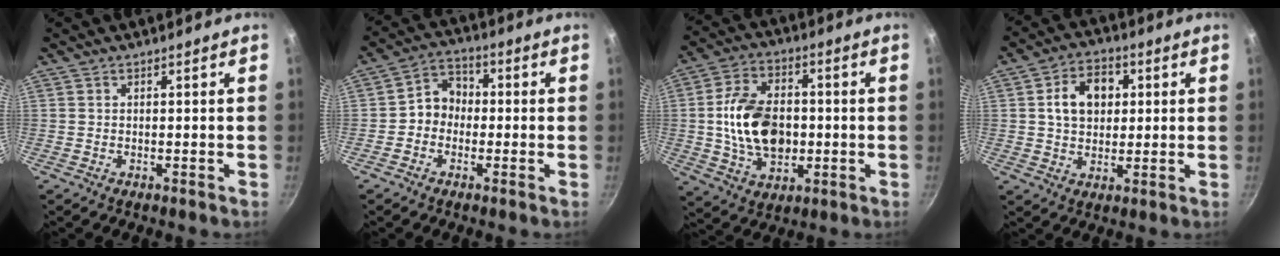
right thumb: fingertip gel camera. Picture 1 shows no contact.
{"total": 6.0, "force": [-0.8, 5.1, 3.0], "torque": [-0.016, 0.023, -0.031]}
{"total": 15.7, "force": [-0.5, 10.6, 11.6], "torque": [-0.183, 0.015, -0.009]}
{"total": 9.6, "force": [2.0, 7.1, 6.1], "torque": [-0.077, 0.010, 0.026]}